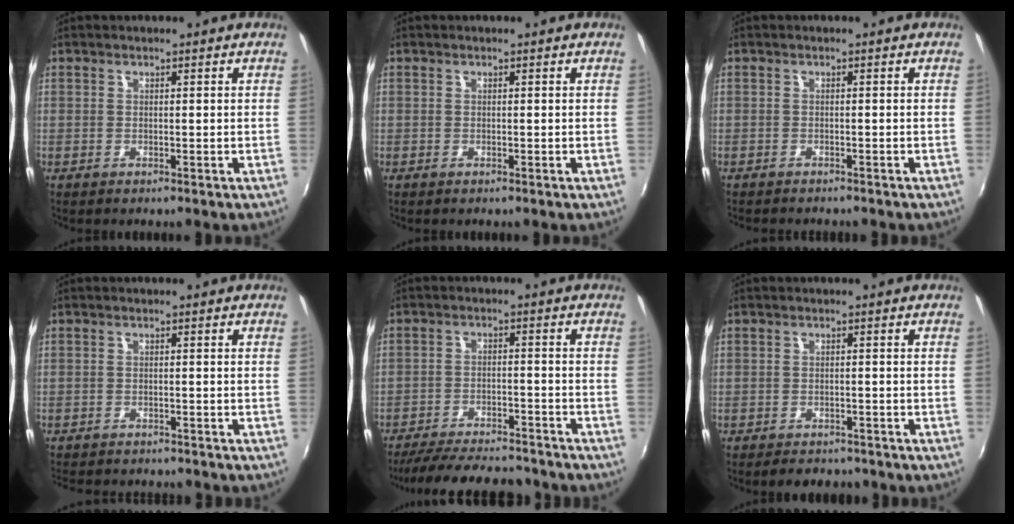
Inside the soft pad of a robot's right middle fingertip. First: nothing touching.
{"total": 0.0}
{"total": 2.0, "force": [-1.9, 0.2, 0.7], "torque": [-0.022, -0.013, -0.032]}
{"total": 6.4, "force": [-5.9, 1.2, 2.2], "torque": [-0.056, -0.018, -0.088]}
{"total": 16.6, "force": [-14.6, 3.9, 7.0], "torque": [-0.147, -0.009, -0.211]}
{"total": 4.6, "force": [-3.9, 1.9, 1.5], "torque": [-0.036, -0.004, -0.055]}